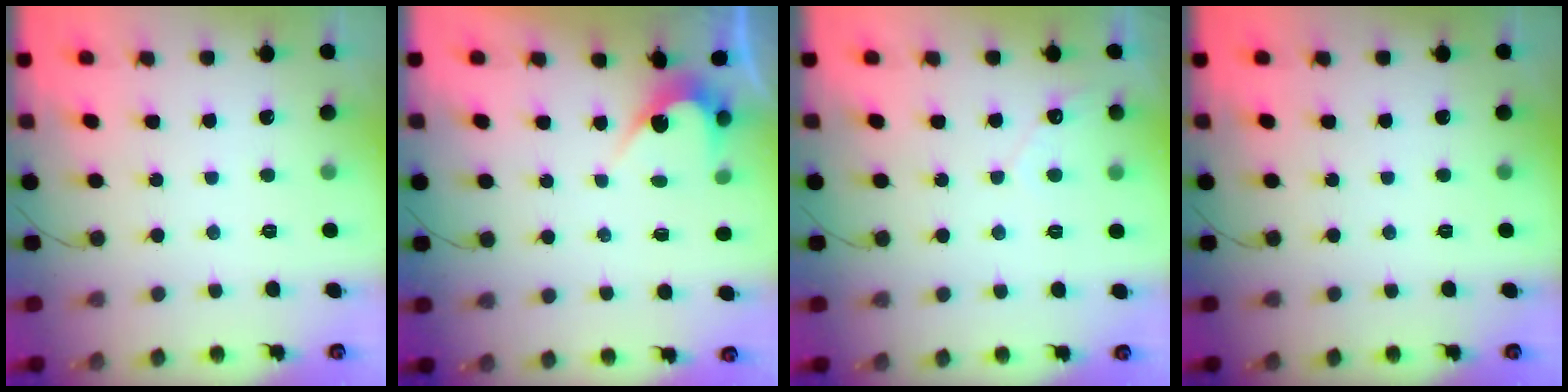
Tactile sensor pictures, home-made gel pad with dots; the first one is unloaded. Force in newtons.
{"total": 2.9, "press": 2.9, "slide": 0.1}
{"total": 2.8, "press": 2.8, "slide": 0.2}
{"total": 0.0}